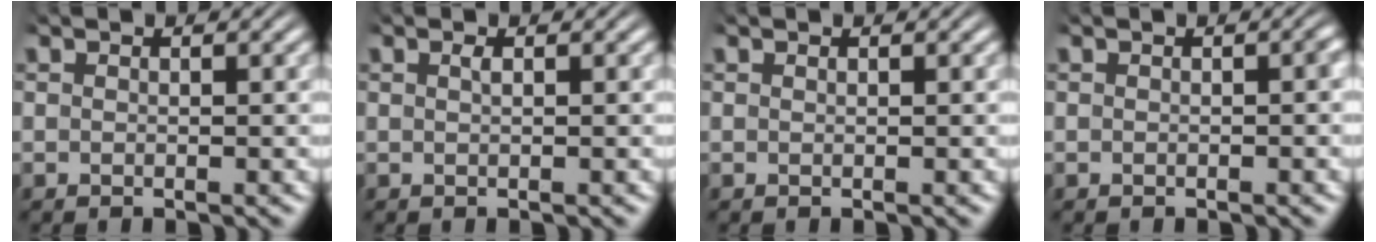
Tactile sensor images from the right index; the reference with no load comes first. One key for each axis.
{"total": 0.6, "fx": 0.1, "fy": -0.3, "fz": 0.4, "tx": -0.004, "ty": -0.001, "tz": 0.005}
{"total": 0.0}
{"total": 0.6, "fx": -0.1, "fy": 0.2, "fz": 0.5, "tx": -0.005, "ty": 0.003, "tz": -0.005}